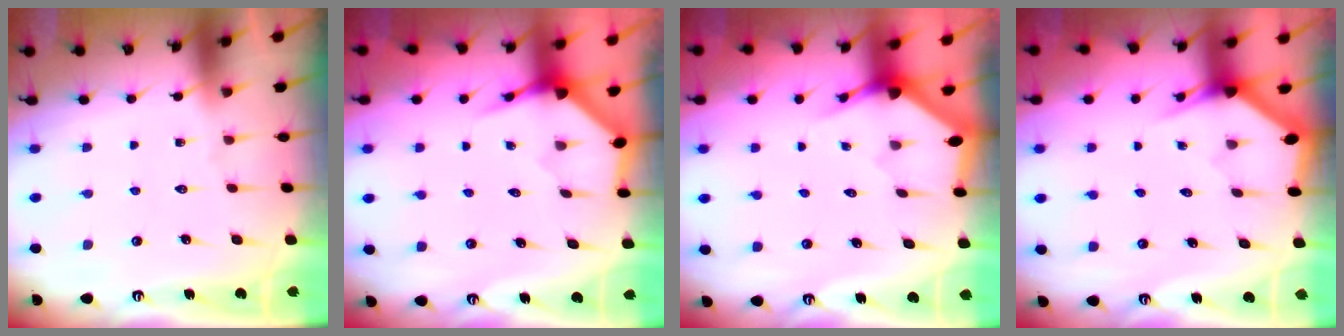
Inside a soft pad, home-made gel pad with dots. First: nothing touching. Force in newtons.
{"total": 3.8, "press": 3.8, "slide": 0.1}
{"total": 3.1, "press": 3.1, "slide": 0.2}
{"total": 3.1, "press": 3.1, "slide": 0.2}